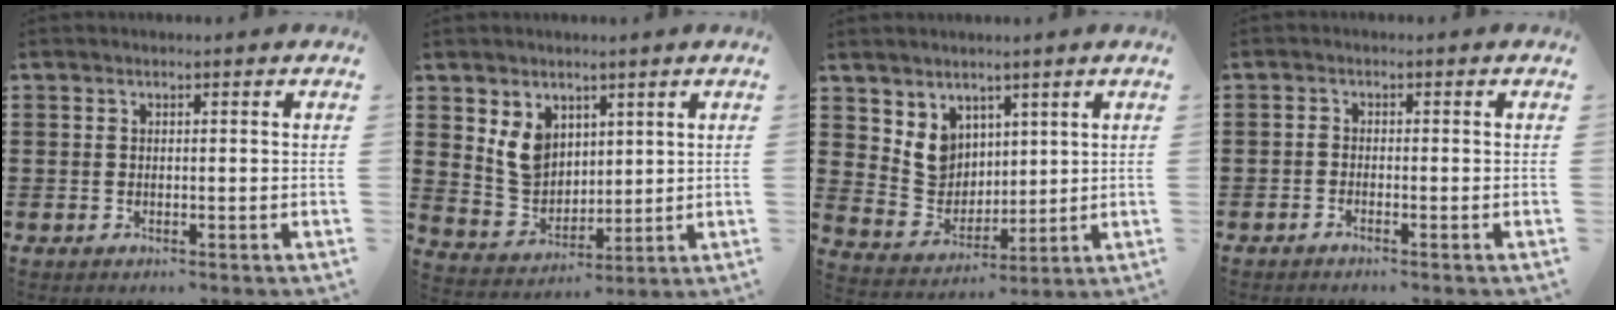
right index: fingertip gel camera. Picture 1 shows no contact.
{"total": 6.6, "force": [2.9, 5.3, 2.7], "torque": [-0.082, 0.012, 0.055]}
{"total": 6.8, "force": [3.7, 5.4, 1.6], "torque": [-0.061, -0.004, 0.074]}
{"total": 1.0, "force": [-1.0, -0.1, 0.2], "torque": [-0.006, -0.003, -0.019]}